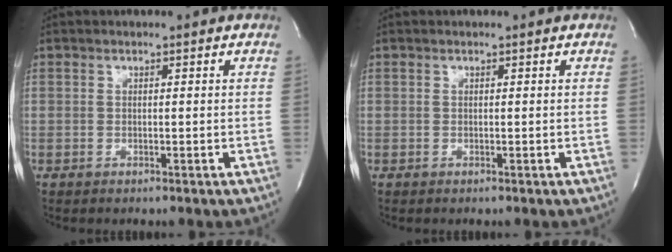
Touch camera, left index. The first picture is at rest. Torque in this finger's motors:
{"motor_torque": [-0.01, 0.01, 0.00, 0.00]}